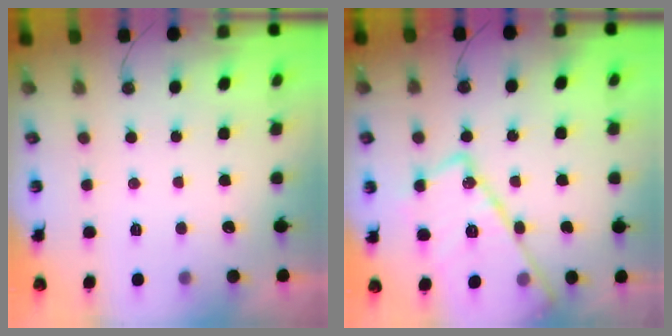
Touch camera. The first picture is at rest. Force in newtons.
{"total": 20.4, "press": 20.4, "slide": 1.6}